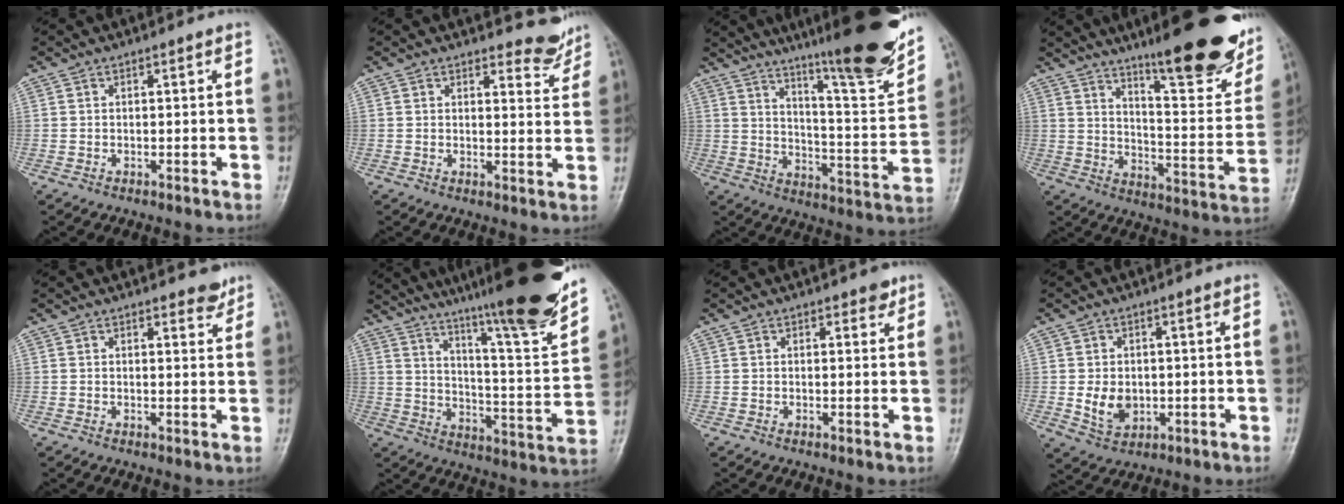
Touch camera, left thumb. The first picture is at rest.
{"total": 4.7, "force": [4.4, 1.6, 0.4], "torque": [0.013, -0.043, 0.047]}
{"total": 24.2, "force": [17.0, 3.3, 16.9], "torque": [-0.229, -0.079, 0.250]}
{"total": 25.6, "force": [16.7, 6.4, 18.2], "torque": [-0.217, -0.082, 0.241]}
{"total": 2.6, "force": [2.1, 0.9, 1.0], "torque": [0.001, -0.015, 0.026]}
{"total": 27.2, "force": [20.3, 3.0, 17.9], "torque": [-0.256, -0.094, 0.295]}
{"total": 1.7, "force": [1.1, 0.9, 0.8], "torque": [0.002, -0.005, 0.012]}
{"total": 5.9, "force": [-0.4, 4.5, 3.8], "torque": [-0.050, -0.006, 0.004]}